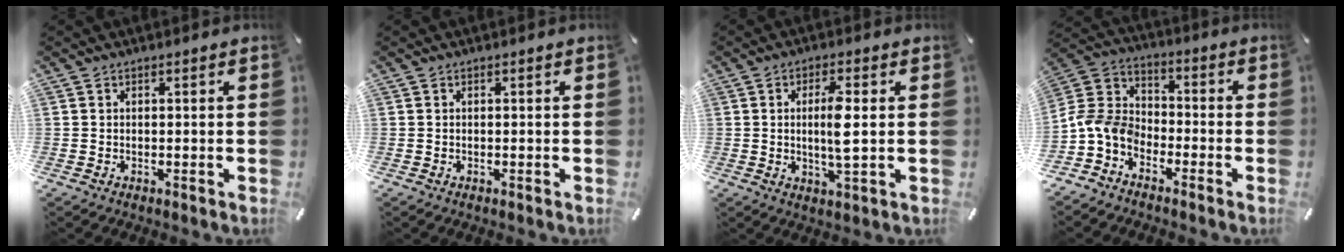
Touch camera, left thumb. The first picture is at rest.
{"total": 0.0}
{"total": 7.0, "force": [0.5, 1.3, 6.9], "torque": [-0.135, -0.005, 0.003]}
{"total": 8.6, "force": [-5.0, 6.0, 3.5], "torque": [-0.102, 0.011, -0.104]}